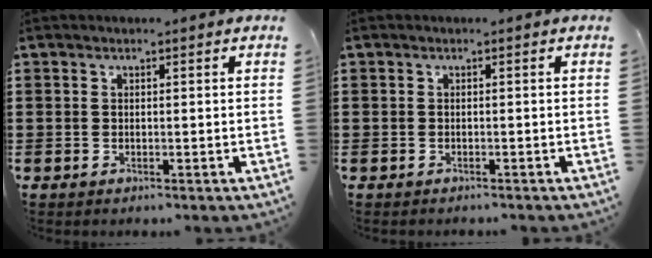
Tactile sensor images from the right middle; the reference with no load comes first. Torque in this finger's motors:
{"motor_torque": [-1.25, 0.46, -0.90, -0.21]}